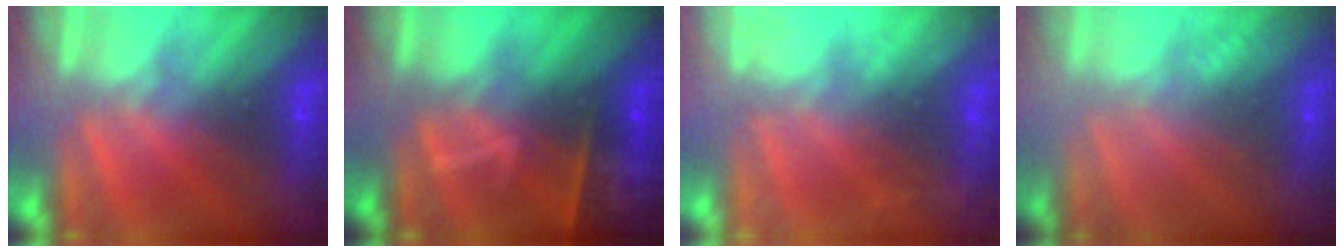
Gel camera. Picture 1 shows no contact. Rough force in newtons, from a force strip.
{"total": 7.4}
{"total": 6.8}
{"total": 2.5}